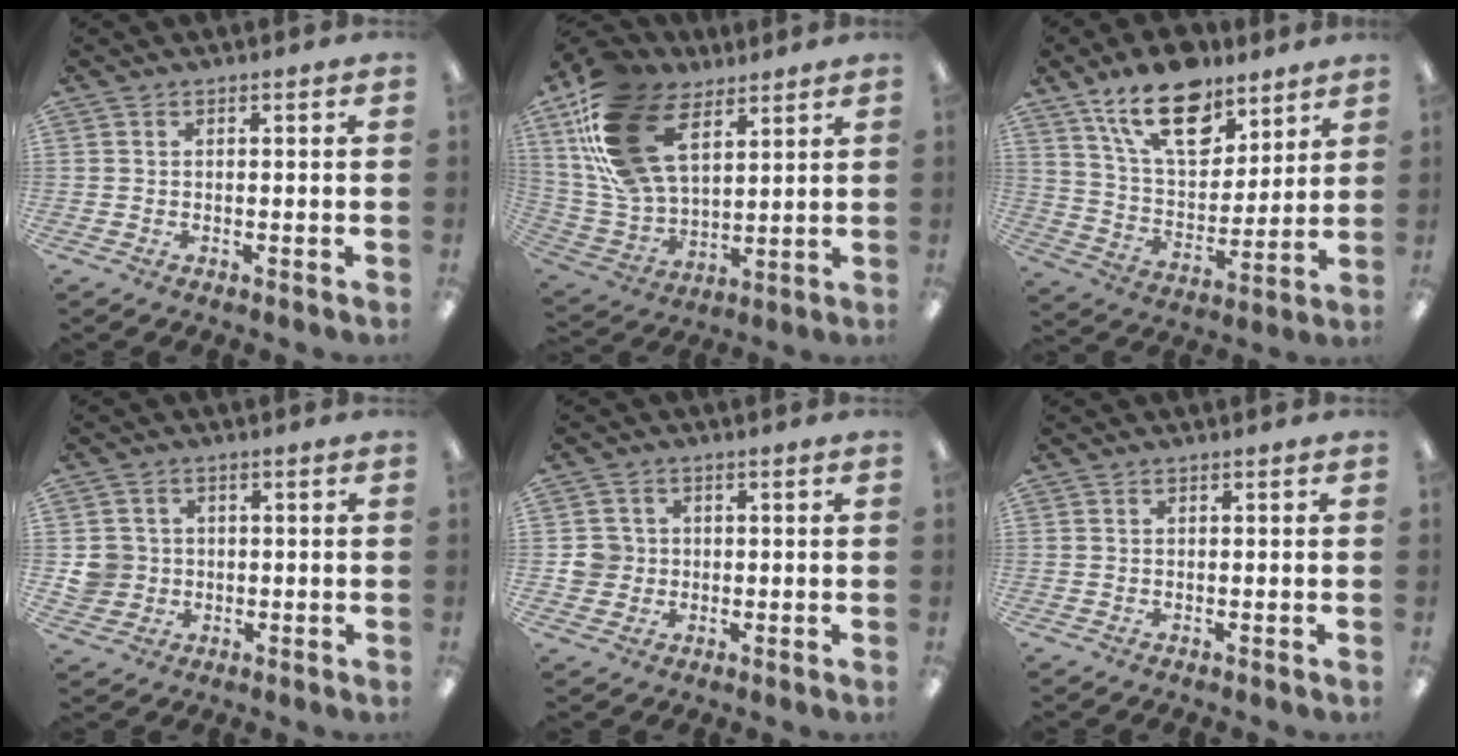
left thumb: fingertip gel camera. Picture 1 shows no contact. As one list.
[{"total": 23.0, "force": [10.4, 13.9, 15.1], "torque": [-0.334, -0.031, 0.190]}, {"total": 18.4, "force": [12.3, 9.3, 10.1], "torque": [-0.164, -0.060, 0.218]}, {"total": 5.5, "force": [0.0, 5.4, 1.3], "torque": [-0.033, 0.013, 0.001]}, {"total": 4.9, "force": [0.3, 4.8, 1.1], "torque": [-0.014, 0.008, 0.004]}, {"total": 0.0}]